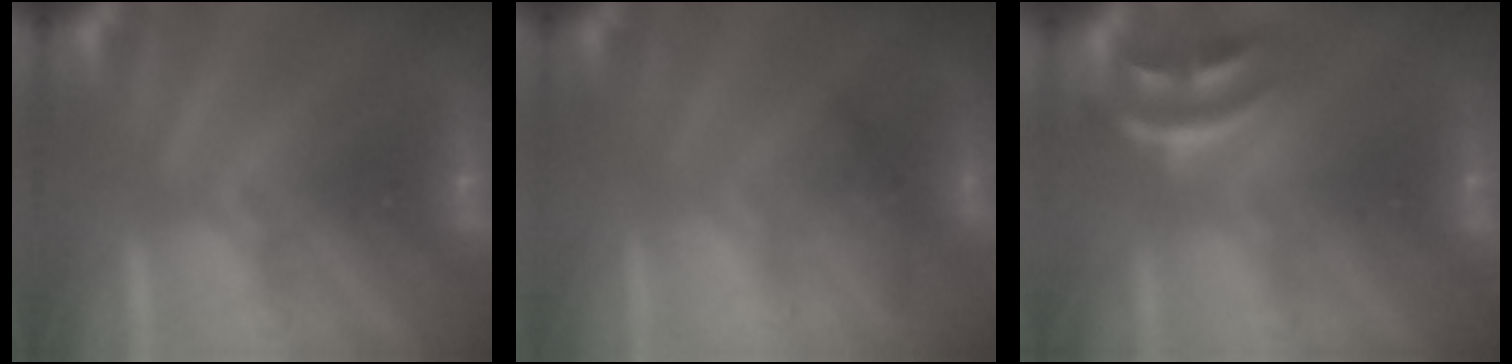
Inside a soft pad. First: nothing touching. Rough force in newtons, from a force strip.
{"total": 1.8}
{"total": 2.7}